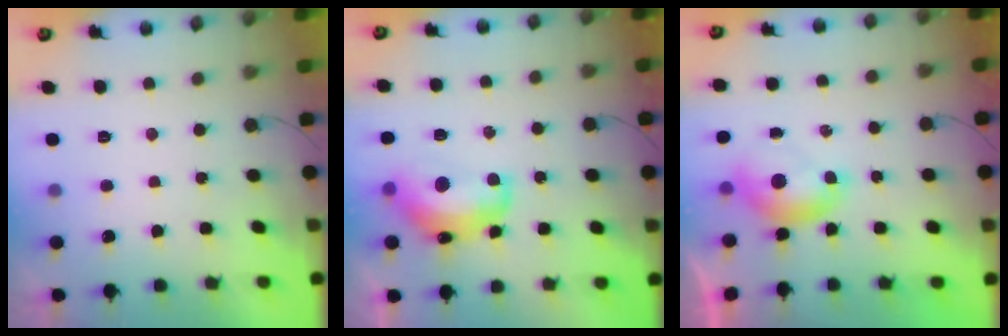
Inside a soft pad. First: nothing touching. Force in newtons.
{"total": 13.4, "press": 13.4, "slide": 1.0}
{"total": 6.3, "press": 6.2, "slide": 0.9}